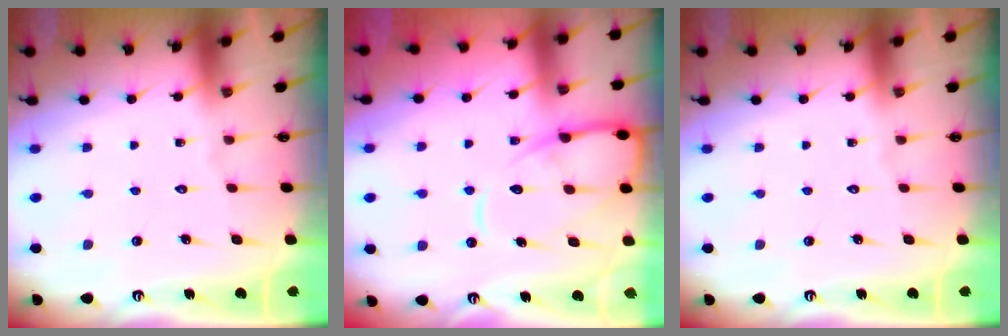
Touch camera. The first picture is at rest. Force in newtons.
{"total": 11.6, "press": 11.6, "slide": 1.0}
{"total": 0.0}